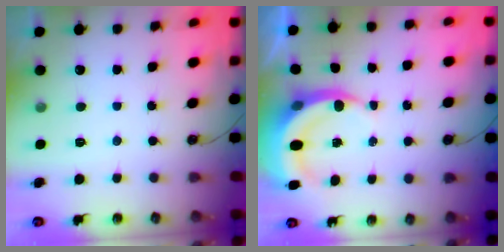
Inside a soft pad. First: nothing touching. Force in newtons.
{"total": 7.3, "press": 7.2, "slide": 1.0}